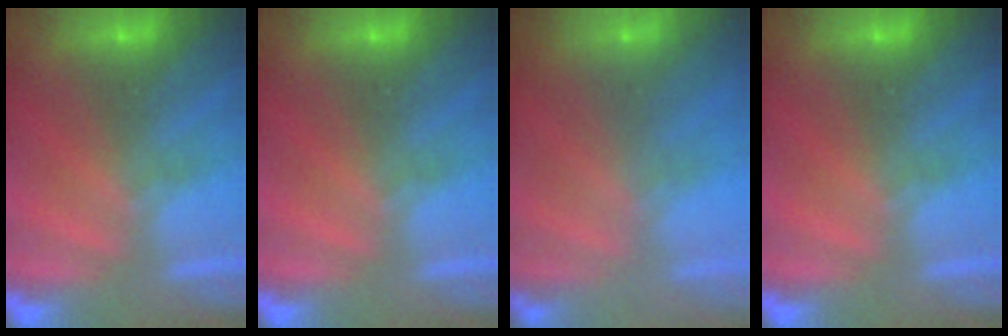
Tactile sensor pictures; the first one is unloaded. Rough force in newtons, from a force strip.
{"total": 0.0}
{"total": 9.1}
{"total": 0.0}